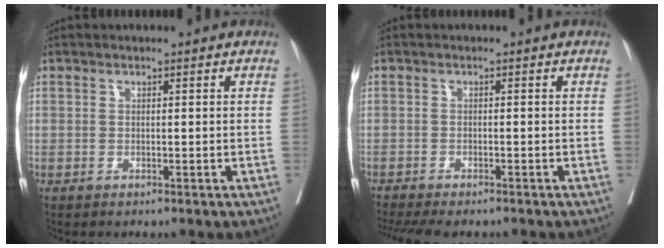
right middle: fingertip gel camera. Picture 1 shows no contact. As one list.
[{"total": 8.9, "force": [-7.6, 2.2, 4.0], "torque": [-0.053, -0.008, -0.106]}]